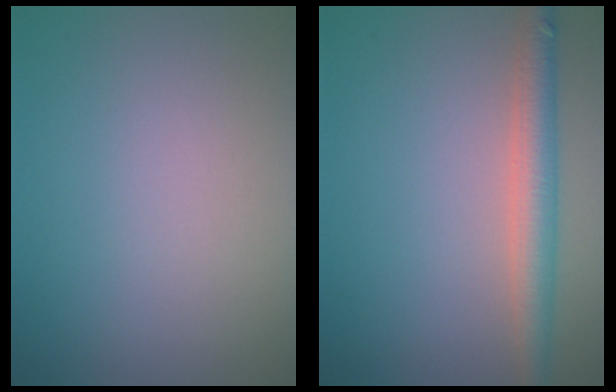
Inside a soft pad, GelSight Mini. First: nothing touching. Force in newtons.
{"total": 3.8, "press": 3.8, "slide": 0.3}